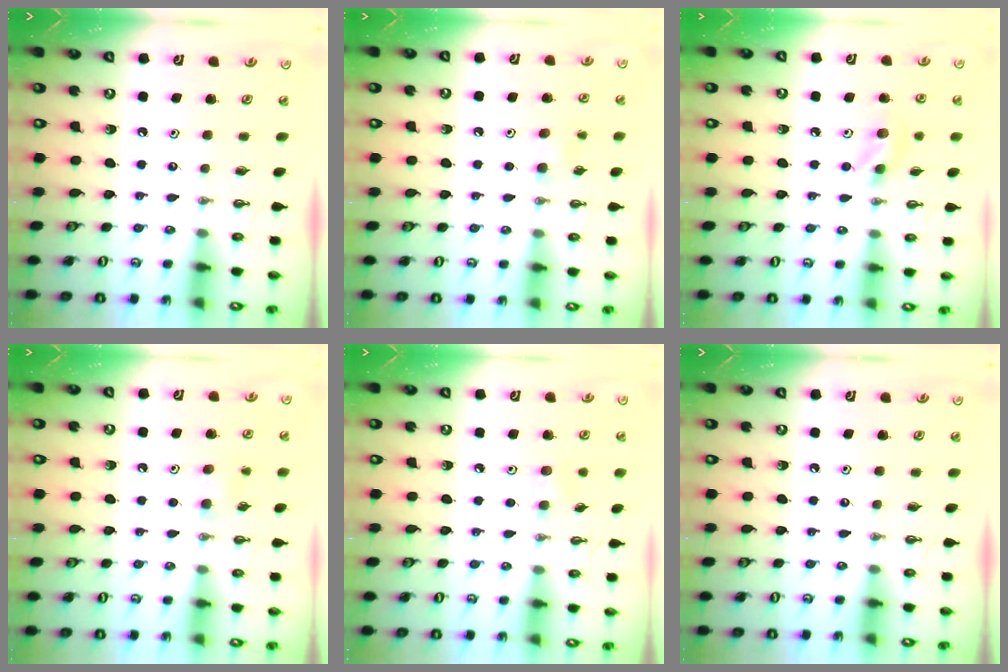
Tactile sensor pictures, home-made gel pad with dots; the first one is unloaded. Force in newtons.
{"total": 6.3, "press": 4.8, "slide": 4.1}
{"total": 7.6, "press": 7.2, "slide": 2.4}
{"total": 6.3, "press": 4.8, "slide": 4.1}
{"total": 6.7, "press": 4.3, "slide": 5.1}
{"total": 0.0}